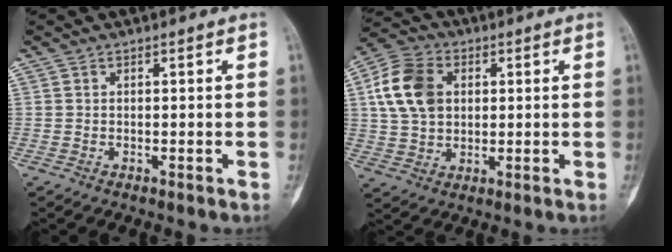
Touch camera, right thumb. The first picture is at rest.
{"total": 11.9, "force": [2.5, 8.6, 7.8], "torque": [-0.139, 0.009, 0.042]}